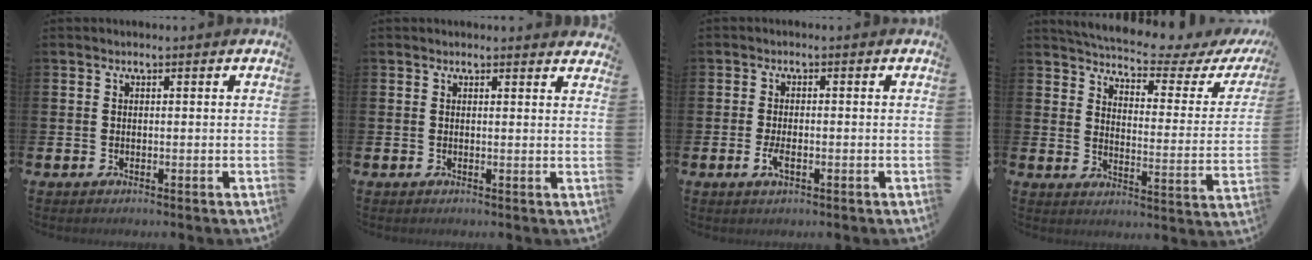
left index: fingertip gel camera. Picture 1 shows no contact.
{"total": 1.1, "force": [1.1, 0.0, -0.1], "torque": [0.010, -0.007, 0.018]}
{"total": 2.4, "force": [-0.6, 1.0, 2.1], "torque": [-0.039, 0.001, -0.011]}
{"total": 5.5, "force": [5.0, 0.8, 2.1], "torque": [-0.066, -0.036, 0.081]}